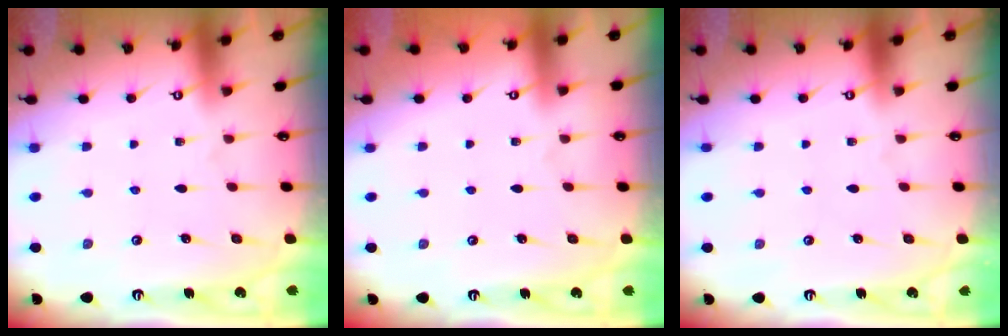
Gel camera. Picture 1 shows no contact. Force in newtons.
{"total": 0.0}
{"total": 0.0}